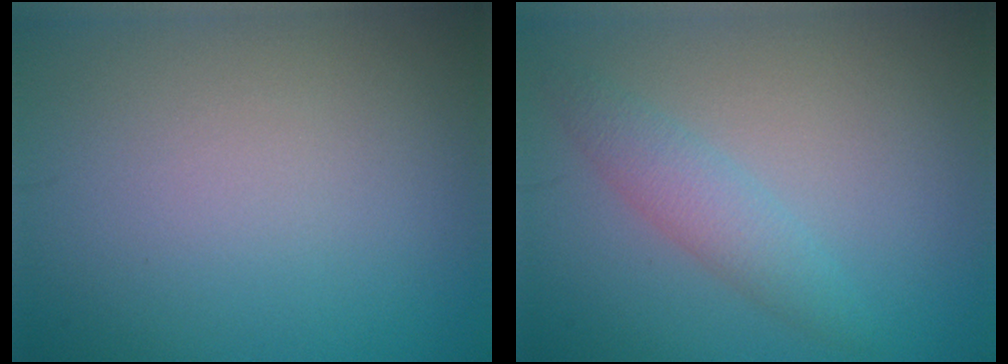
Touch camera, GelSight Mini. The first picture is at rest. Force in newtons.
{"total": 2.4, "press": 2.4, "slide": 0.1}